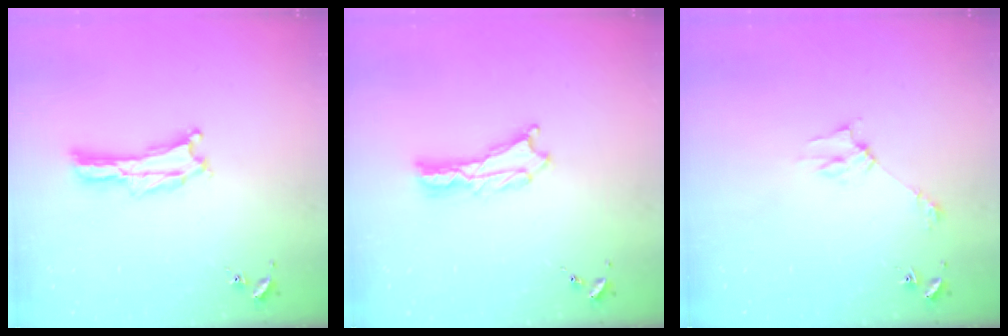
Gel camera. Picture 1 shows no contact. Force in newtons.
{"total": 1.3, "press": 1.3, "slide": 0.1}
{"total": 2.8, "press": 2.8, "slide": 0.2}